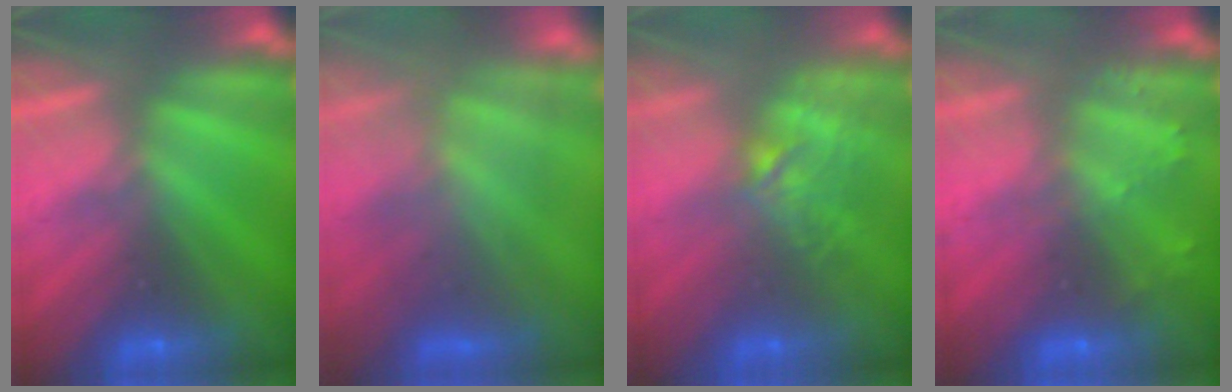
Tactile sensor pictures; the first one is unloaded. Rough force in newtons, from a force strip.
{"total": 4.1}
{"total": 2.7}
{"total": 2.2}